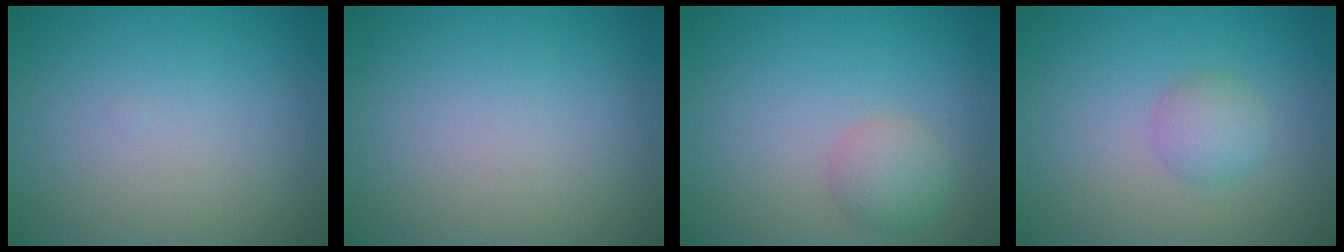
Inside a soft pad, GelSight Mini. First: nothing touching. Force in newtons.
{"total": 0.0}
{"total": 2.1, "press": 2.1, "slide": 0.1}
{"total": 2.0, "press": 2.0, "slide": 0.2}